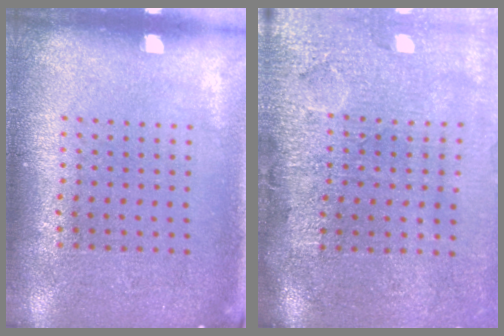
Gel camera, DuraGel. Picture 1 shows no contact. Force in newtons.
{"total": 4.6, "press": 3.7, "slide": 2.8}